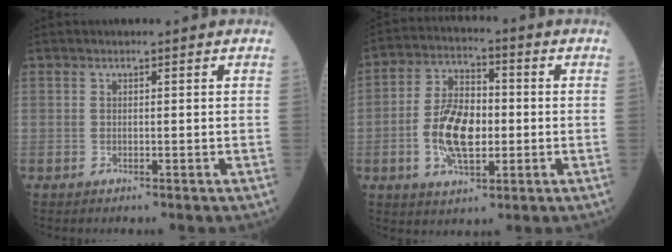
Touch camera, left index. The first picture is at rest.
{"total": 10.5, "force": [-1.8, 4.9, 9.1], "torque": [-0.187, 0.012, -0.026]}